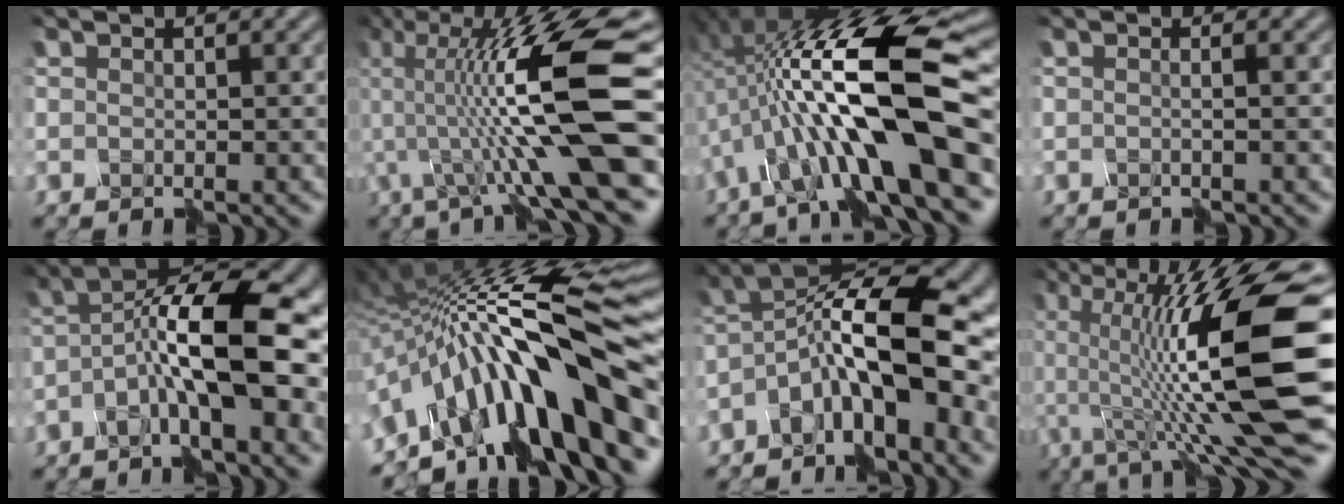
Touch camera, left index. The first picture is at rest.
{"total": 13.5, "force": [0.2, 2.2, 13.4], "torque": [-0.234, 0.032, 0.001]}
{"total": 13.7, "force": [-1.3, 3.7, 13.1], "torque": [-0.225, 0.034, -0.034]}
{"total": 0.8, "force": [0.1, 0.4, 0.7], "torque": [0.008, 0.008, -0.005]}
{"total": 9.0, "force": [-1.7, 2.6, 8.5], "torque": [-0.146, 0.030, -0.043]}
{"total": 14.5, "force": [-5.4, 4.1, 12.8], "torque": [-0.191, 0.049, -0.098]}
{"total": 8.6, "force": [-2.7, 3.0, 7.7], "torque": [-0.130, 0.030, -0.062]}
{"total": 13.2, "force": [0.0, 2.5, 13.0], "torque": [-0.215, 0.024, -0.003]}